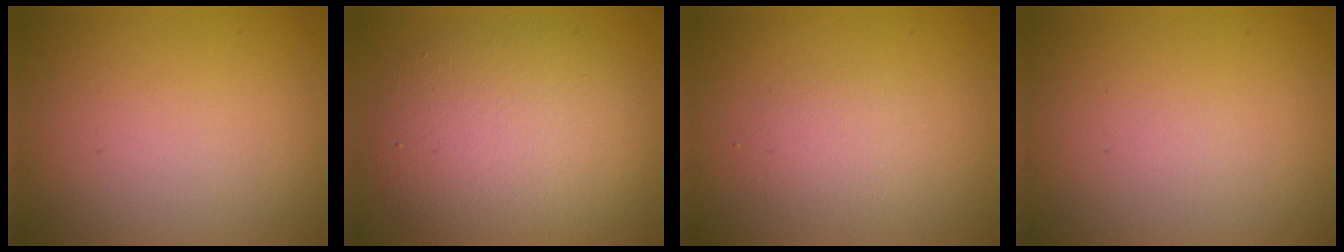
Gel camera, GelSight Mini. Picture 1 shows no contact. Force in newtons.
{"total": 7.3, "press": 7.3, "slide": 0.4}
{"total": 1.7, "press": 1.7, "slide": 0.1}
{"total": 0.0}